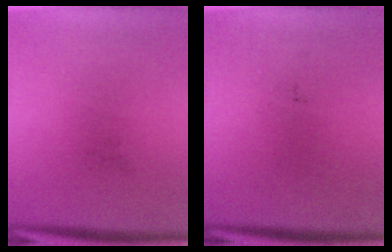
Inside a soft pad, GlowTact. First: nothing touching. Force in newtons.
{"total": 0.0}